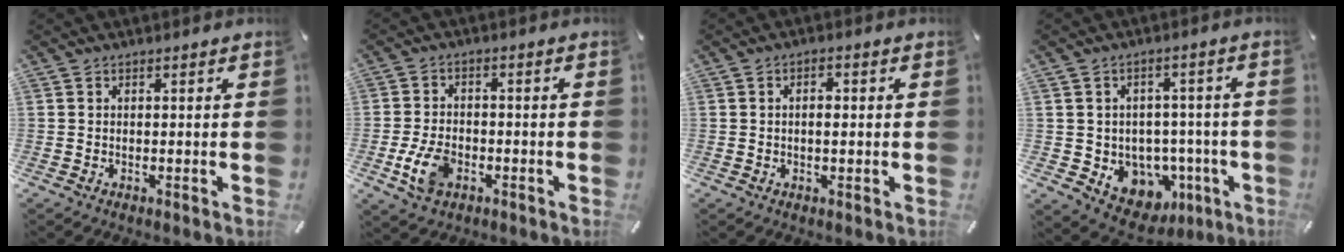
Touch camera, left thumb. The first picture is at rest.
{"total": 7.7, "force": [-2.8, 4.9, 5.2], "torque": [-0.118, 0.006, -0.051]}
{"total": 1.8, "force": [0.0, 0.8, 1.7], "torque": [-0.031, 0.004, -0.002]}
{"total": 7.5, "force": [-1.5, 7.1, 1.9], "torque": [-0.025, -0.004, -0.011]}